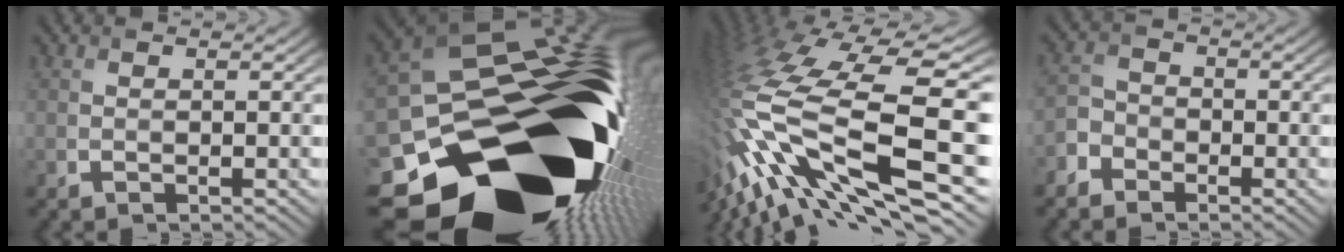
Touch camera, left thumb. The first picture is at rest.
{"total": 22.5, "force": [-8.4, 14.9, 14.6], "torque": [-0.264, -0.083, -0.107]}
{"total": 18.3, "force": [-5.0, 6.4, 16.4], "torque": [-0.359, -0.014, -0.086]}
{"total": 3.7, "force": [-2.7, 2.3, 0.9], "torque": [-0.025, -0.001, -0.063]}